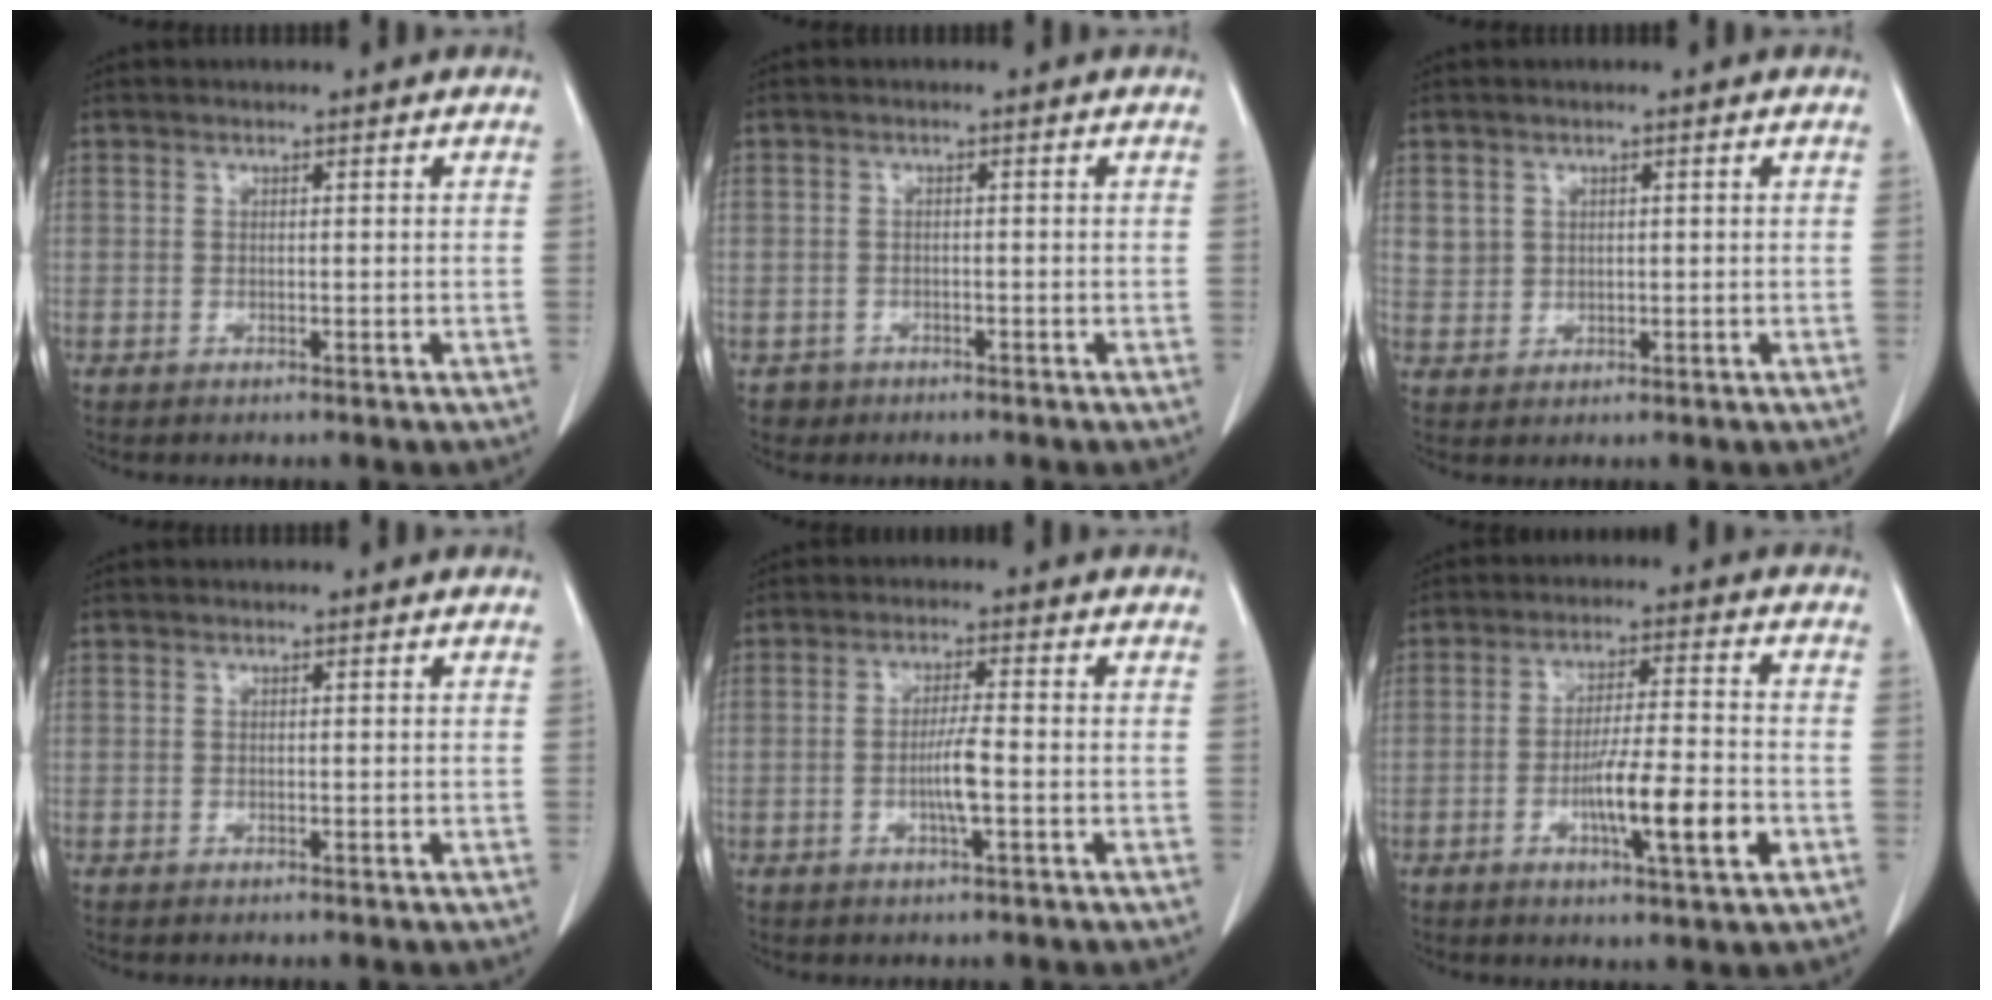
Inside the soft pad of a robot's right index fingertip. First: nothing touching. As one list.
[{"total": 1.8, "force": [-1.1, 1.4, -0.3], "torque": [0.001, 0.008, -0.022]}, {"total": 2.6, "force": [0.8, 2.4, 0.5], "torque": [-0.003, 0.004, 0.021]}, {"total": 0.0}, {"total": 4.1, "force": [-1.1, 0.0, 4.0], "torque": [-0.077, -0.002, -0.021]}, {"total": 10.1, "force": [-3.4, 0.6, 9.5], "torque": [-0.159, -0.006, -0.058]}]